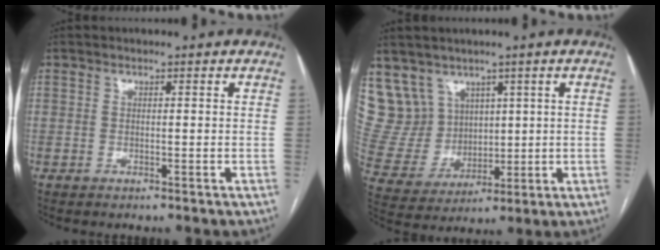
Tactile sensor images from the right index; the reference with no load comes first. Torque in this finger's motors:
{"motor_torque": [-0.21, 0.35, 0.02, 0.01]}